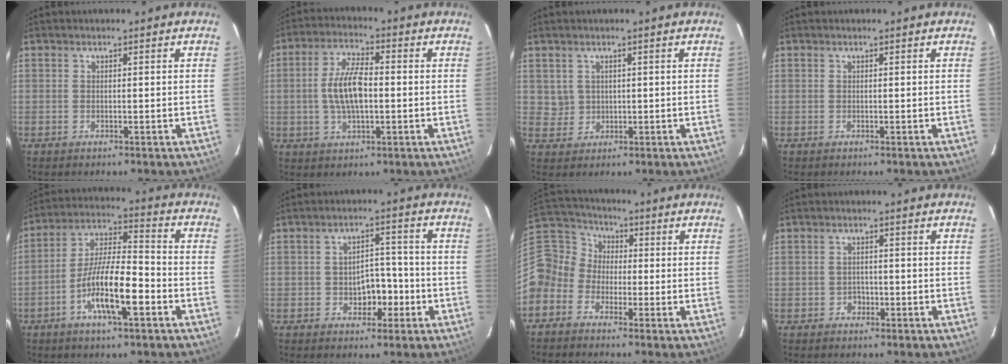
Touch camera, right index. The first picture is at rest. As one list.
[{"total": 8.9, "force": [-0.6, 3.6, 8.1], "torque": [-0.161, 0.008, -0.012]}, {"total": 2.6, "force": [0.9, 2.5, 0.2], "torque": [-0.001, 0.009, 0.021]}, {"total": 0.0}, {"total": 12.8, "force": [-5.4, 3.0, 11.2], "torque": [-0.216, 0.000, -0.100]}, {"total": 5.5, "force": [-2.1, 3.8, 3.5], "torque": [-0.057, 0.017, -0.020]}, {"total": 10.7, "force": [-3.3, 9.7, 3.2], "torque": [-0.103, 0.034, -0.092]}, {"total": 1.9, "force": [-0.9, 1.6, 0.5], "torque": [-0.008, 0.004, -0.011]}]